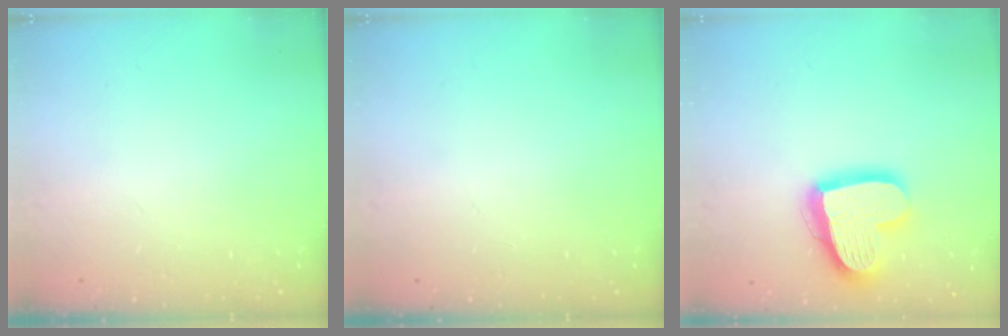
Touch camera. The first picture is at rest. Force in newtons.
{"total": 0.0}
{"total": 18.0, "press": 17.9, "slide": 1.5}